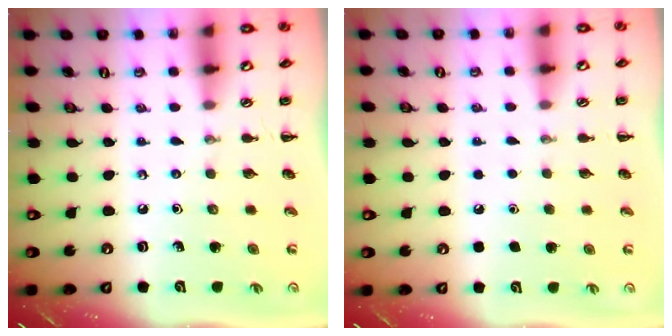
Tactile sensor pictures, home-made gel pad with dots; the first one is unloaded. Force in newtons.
{"total": 1.8, "press": 1.7, "slide": 0.1}